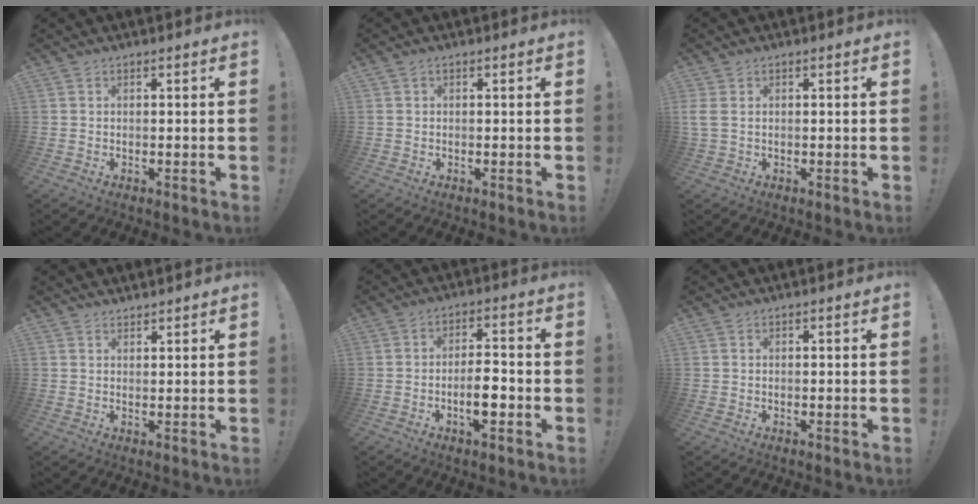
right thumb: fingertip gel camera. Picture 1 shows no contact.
{"total": 0.7, "force": [0.3, 0.5, 0.4], "torque": [-0.012, 0.004, 0.006]}
{"total": 2.6, "force": [0.7, 1.4, 2.1], "torque": [-0.051, 0.003, 0.014]}
{"total": 1.4, "force": [1.3, 0.2, -0.3], "torque": [0.014, -0.010, 0.024]}
{"total": 7.6, "force": [-2.9, 2.3, 6.6], "torque": [-0.110, 0.008, -0.051]}
{"total": 0.0}